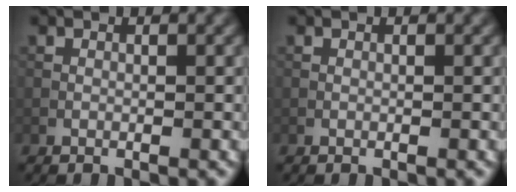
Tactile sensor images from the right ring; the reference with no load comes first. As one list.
[{"total": 0.0}]